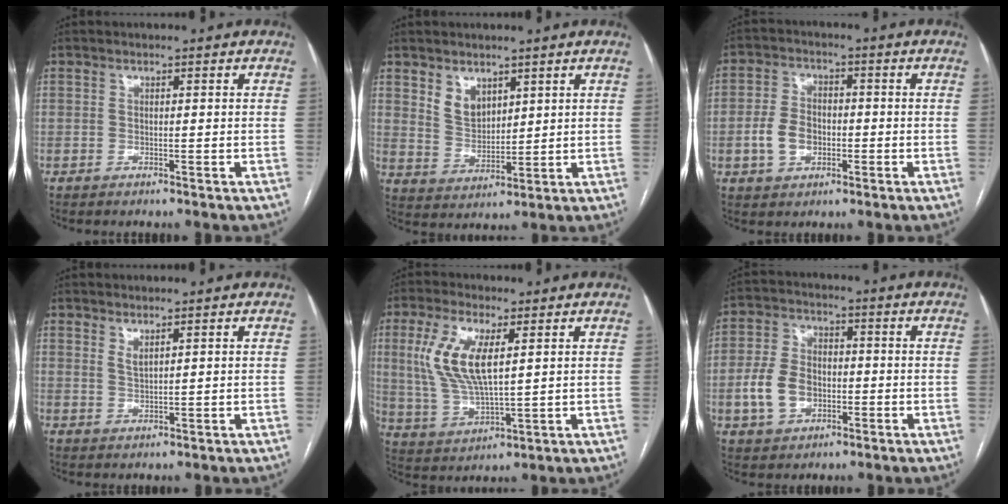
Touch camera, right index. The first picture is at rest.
{"total": 5.1, "force": [3.2, 3.2, 2.4], "torque": [-0.050, 0.000, 0.073]}
{"total": 6.1, "force": [-1.5, 4.3, 4.1], "torque": [-0.089, 0.014, -0.025]}
{"total": 1.5, "force": [1.1, 0.2, 0.9], "torque": [-0.020, -0.007, 0.026]}
{"total": 10.5, "force": [3.0, 3.3, 9.5], "torque": [-0.220, 0.002, 0.065]}
{"total": 8.2, "force": [-1.9, 5.7, 5.6], "torque": [-0.128, 0.016, -0.032]}